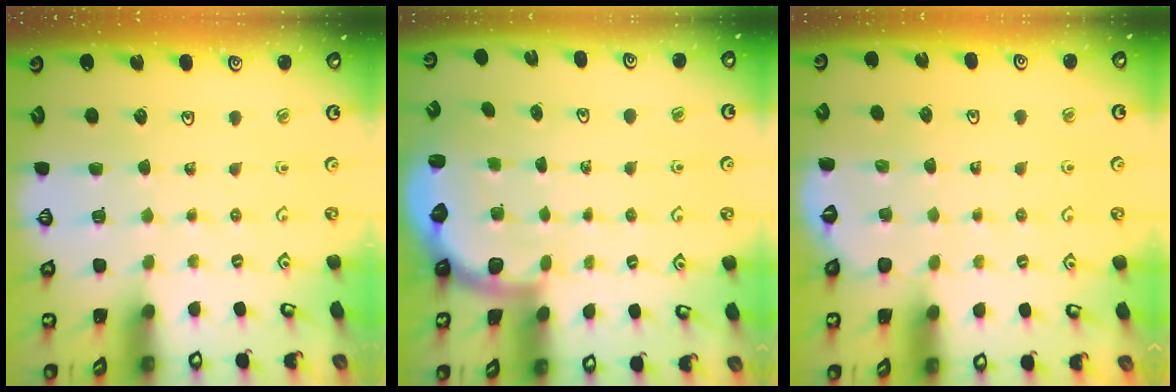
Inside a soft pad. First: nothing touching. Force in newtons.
{"total": 2.6, "press": 1.9, "slide": 1.7}
{"total": 1.9, "press": 0.5, "slide": 1.9}